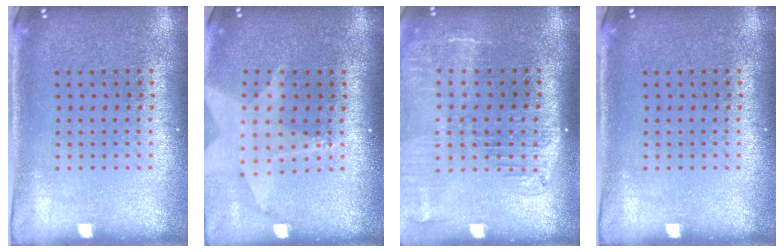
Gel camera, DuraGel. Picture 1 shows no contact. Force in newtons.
{"total": 1.8, "press": 1.5, "slide": 1.0}
{"total": 2.3, "press": 1.9, "slide": 1.4}
{"total": 0.0}